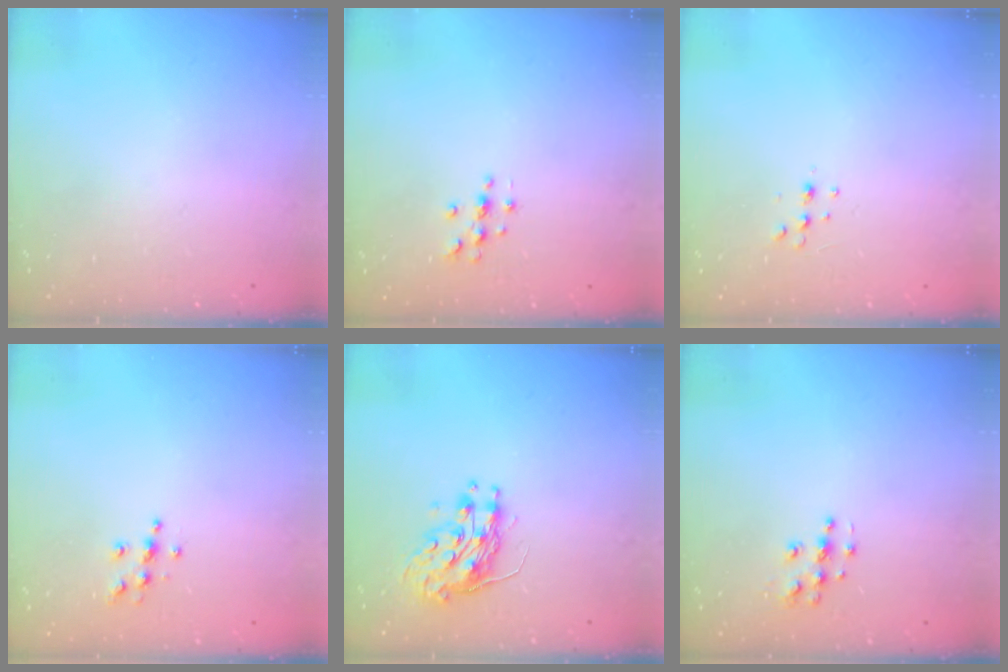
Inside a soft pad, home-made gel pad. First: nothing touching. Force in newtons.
{"total": 3.7, "press": 3.7, "slide": 0.4}
{"total": 4.1, "press": 3.9, "slide": 1.3}
{"total": 6.2, "press": 6.1, "slide": 0.6}
{"total": 9.2, "press": 9.2, "slide": 0.7}
{"total": 5.9, "press": 5.9, "slide": 0.1}